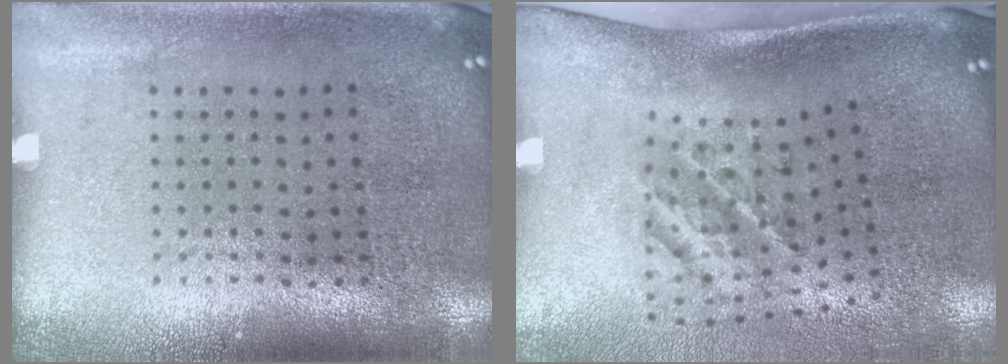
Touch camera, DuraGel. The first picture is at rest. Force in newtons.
{"total": 2.3, "press": 1.3, "slide": 1.9}